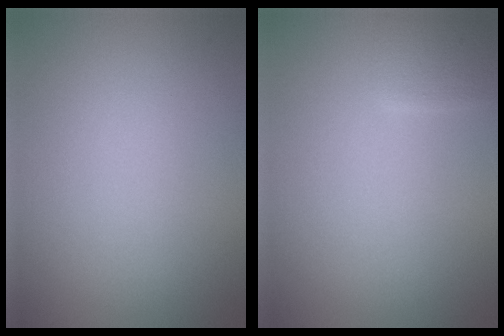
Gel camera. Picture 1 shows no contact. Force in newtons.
{"total": 1.8, "press": 1.8, "slide": 0.1}